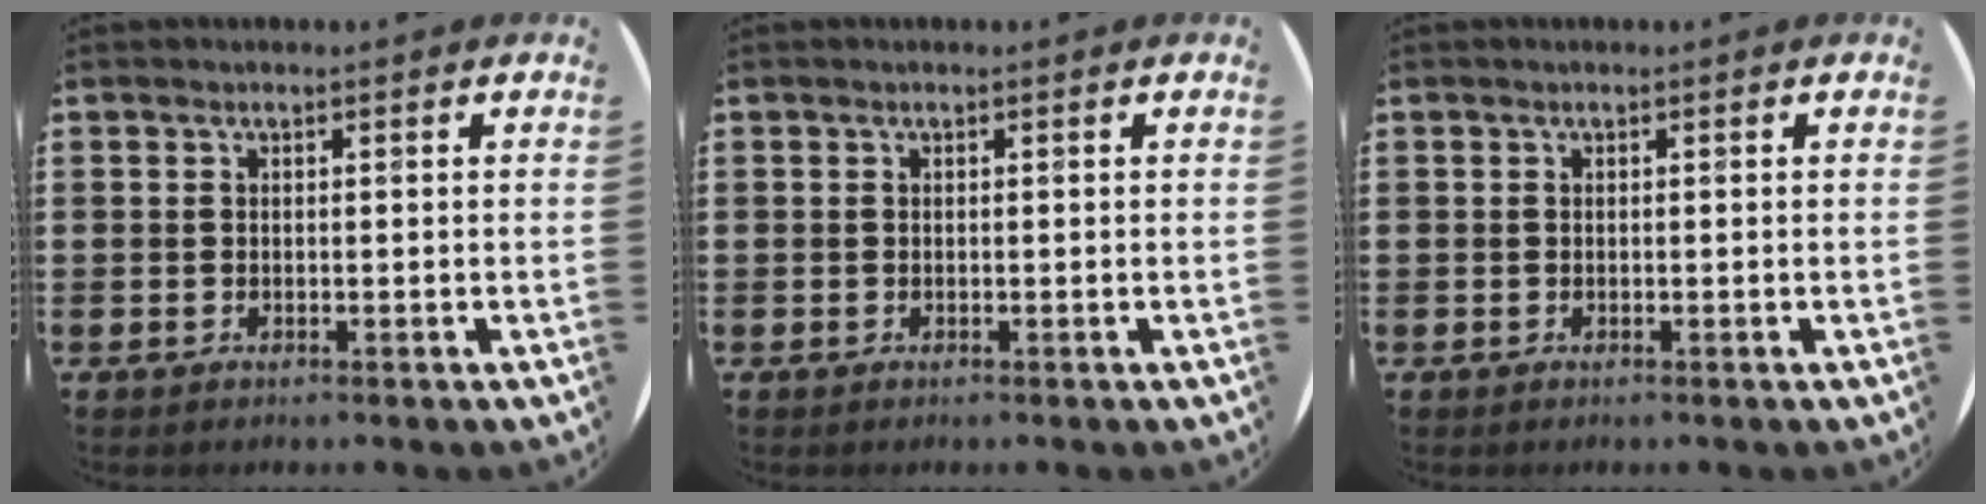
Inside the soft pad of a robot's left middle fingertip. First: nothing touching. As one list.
[{"total": 0.0}, {"total": 0.0}]